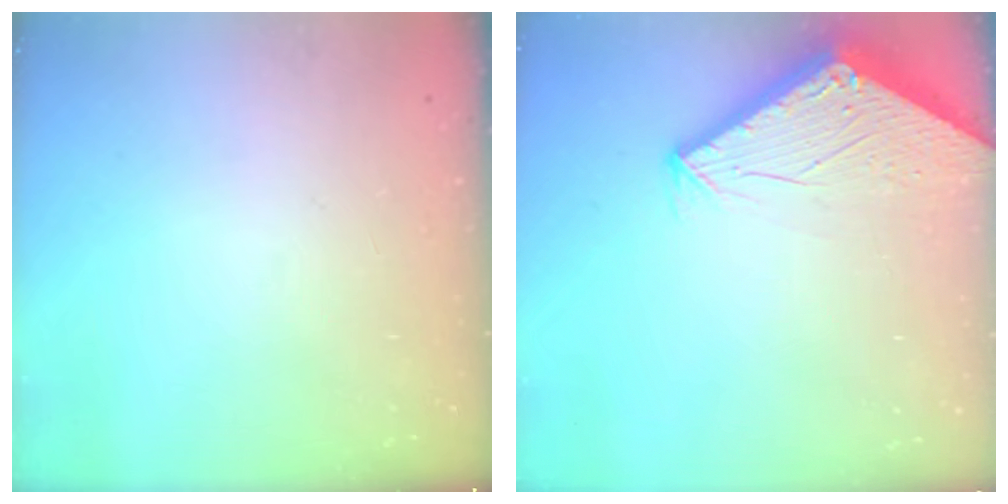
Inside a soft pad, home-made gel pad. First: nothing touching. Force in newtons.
{"total": 2.8, "press": 2.8, "slide": 0.1}